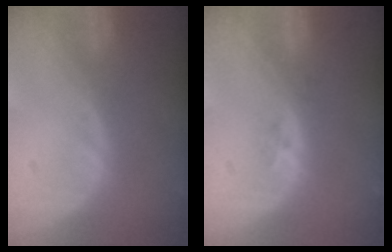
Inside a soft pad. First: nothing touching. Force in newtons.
{"total": 1.6, "press": 1.2, "slide": 1.0}